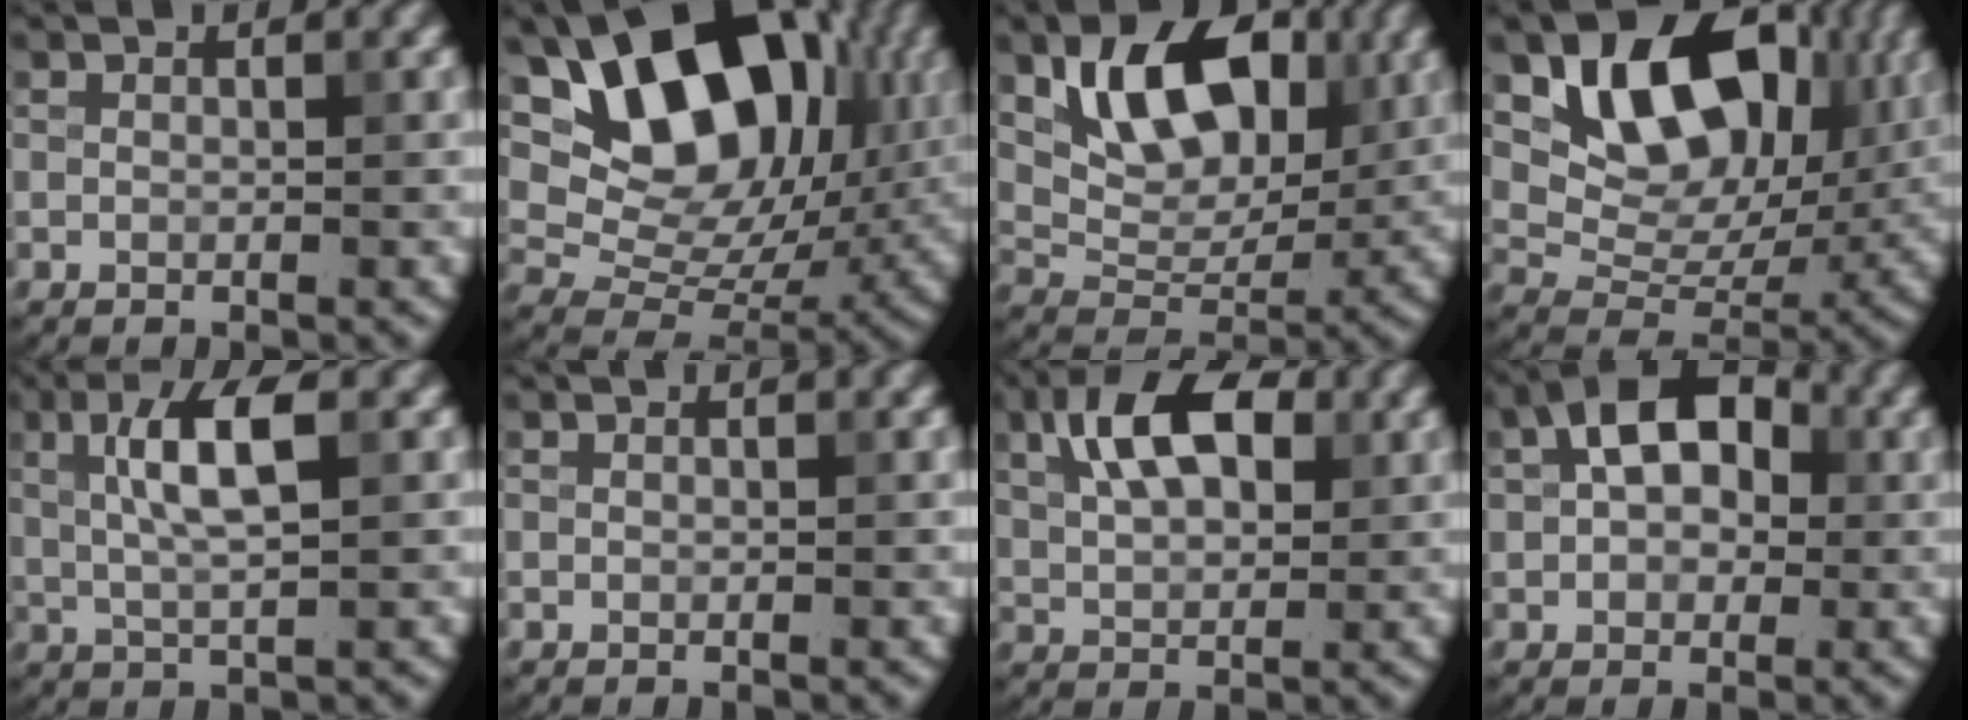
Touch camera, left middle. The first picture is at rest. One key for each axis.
{"total": 15.2, "fx": 6.3, "fy": 9.6, "fz": 10.0, "tx": -0.163, "ty": 0.017, "tz": 0.112}
{"total": 8.5, "fx": 3.0, "fy": 5.3, "fz": 6.0, "tx": -0.100, "ty": -0.008, "tz": 0.048}
{"total": 12.2, "fx": 4.8, "fy": 7.8, "fz": 8.0, "tx": -0.129, "ty": -0.004, "tz": 0.087}
{"total": 5.2, "fx": 1.3, "fy": 1.3, "fz": 4.8, "tx": -0.092, "ty": 0.007, "tz": 0.023}
{"total": 0.0}
{"total": 7.4, "fx": 2.8, "fy": 4.0, "fz": 5.6, "tx": -0.108, "ty": 0.016, "tz": 0.040}
{"total": 7.6, "fx": 2.2, "fy": 4.9, "fz": 5.4, "tx": -0.090, "ty": 0.029, "tz": 0.014}